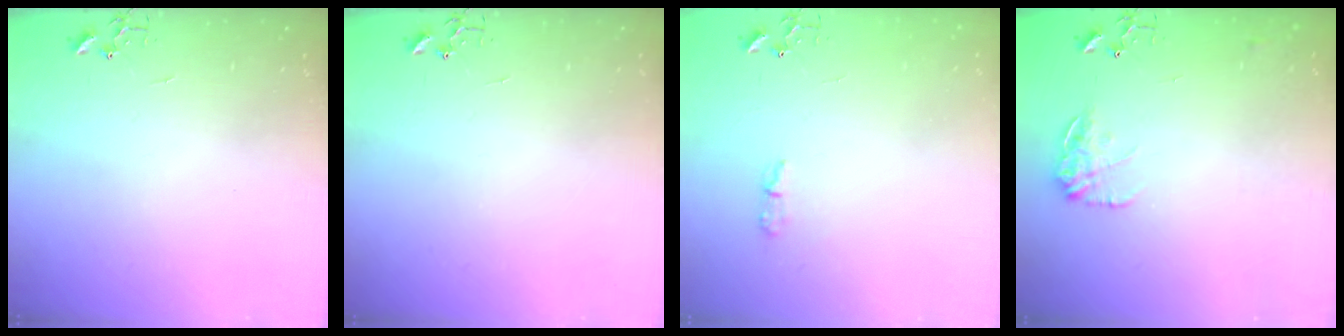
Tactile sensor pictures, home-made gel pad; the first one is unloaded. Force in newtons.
{"total": 0.0}
{"total": 4.7, "press": 4.7, "slide": 0.7}
{"total": 10.8, "press": 10.7, "slide": 0.6}